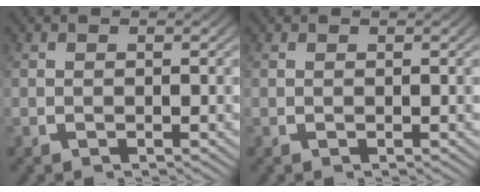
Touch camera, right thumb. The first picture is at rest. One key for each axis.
{"total": 0.0}